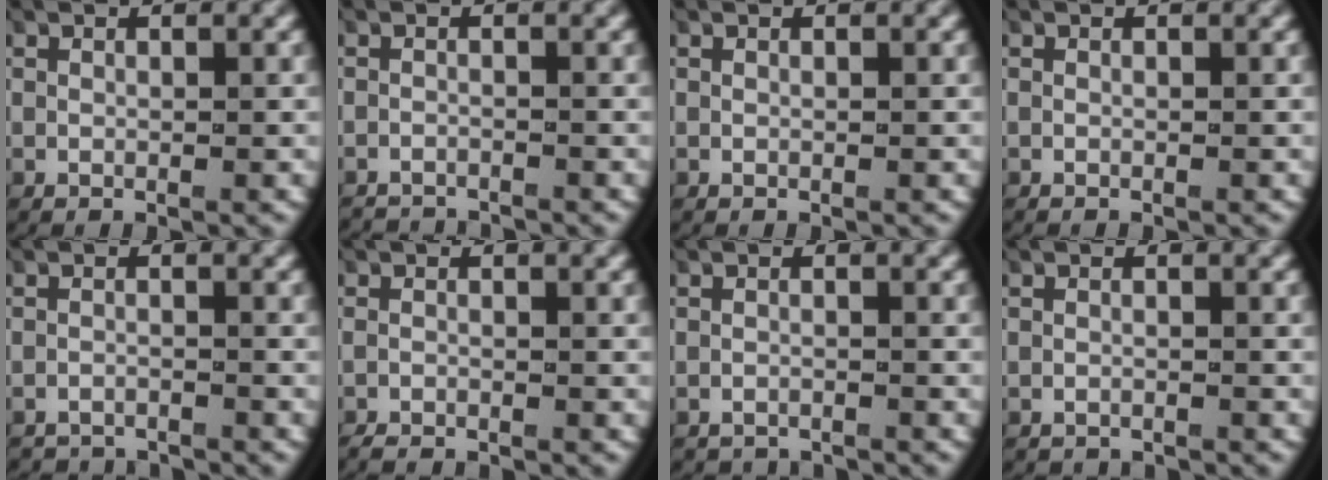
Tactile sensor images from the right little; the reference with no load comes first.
{"total": 2.9, "force": [-2.9, 0.3, 0.1], "torque": [-0.005, -0.016, -0.042]}
{"total": 0.0}
{"total": 0.0}
{"total": 3.3, "force": [-3.2, 0.4, 0.0], "torque": [0.000, -0.015, -0.050]}
{"total": 1.9, "force": [-1.8, 0.4, 0.2], "torque": [-0.014, -0.011, -0.029]}
{"total": 2.7, "force": [-2.7, 0.1, -0.1], "torque": [0.000, -0.014, -0.038]}
{"total": 1.9, "force": [-1.9, 0.0, -0.1], "torque": [-0.004, -0.012, -0.025]}